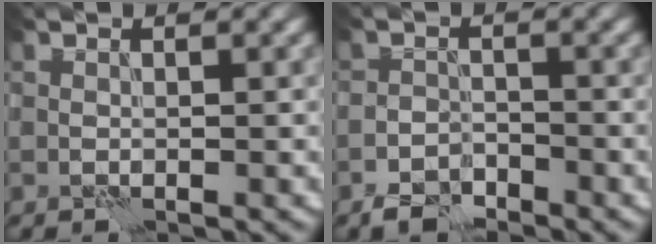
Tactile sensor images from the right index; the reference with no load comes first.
{"total": 2.5, "force": [-2.2, 1.0, 0.8], "torque": [-0.011, 0.001, -0.045]}